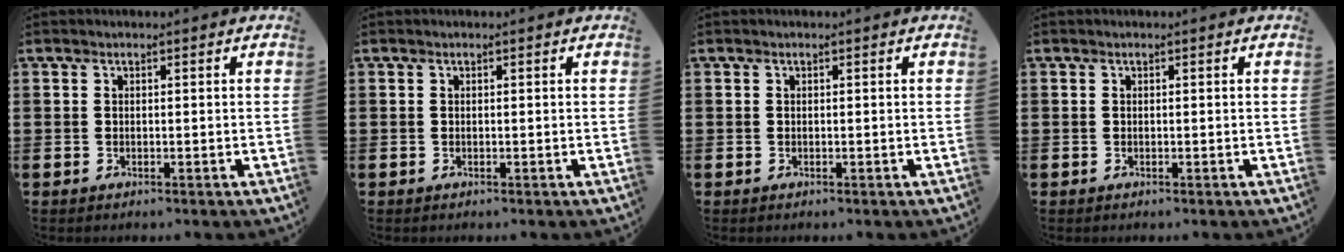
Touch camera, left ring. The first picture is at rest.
{"total": 0.0}
{"total": 0.0}
{"total": 0.0}